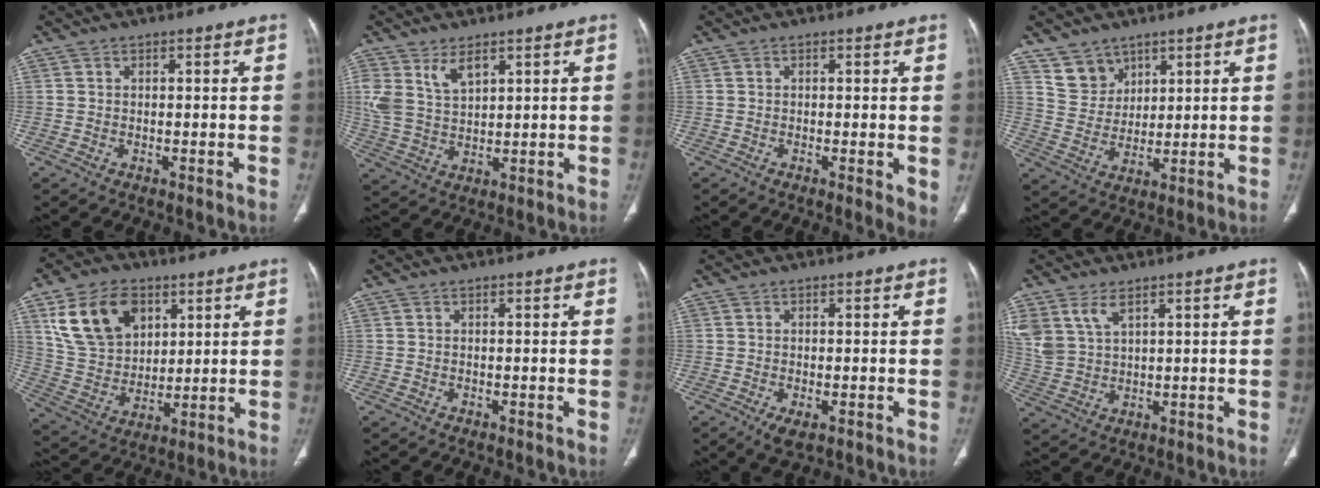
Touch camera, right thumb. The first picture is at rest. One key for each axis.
{"total": 6.6, "fx": 3.7, "fy": 3.5, "fz": 4.2, "tx": -0.076, "ty": -0.018, "tz": 0.084}
{"total": 3.1, "fx": -0.2, "fy": 0.8, "fz": 3.0, "tx": -0.042, "ty": -0.011, "tz": -0.008}
{"total": 6.3, "fx": 4.6, "fy": 4.3, "fz": 0.7, "tx": 0.017, "ty": -0.039, "tz": 0.095}
{"total": 16.4, "fx": 7.1, "fy": 11.5, "fz": 9.3, "tx": -0.139, "ty": -0.018, "tz": 0.144}
{"total": 0.0}
{"total": 2.6, "fx": -1.2, "fy": 1.1, "fz": 2.1, "tx": -0.037, "ty": -0.005, "tz": -0.017}
{"total": 7.2, "fx": 4.2, "fy": 3.8, "fz": 4.4, "tx": -0.095, "ty": -0.007, "tz": 0.095}